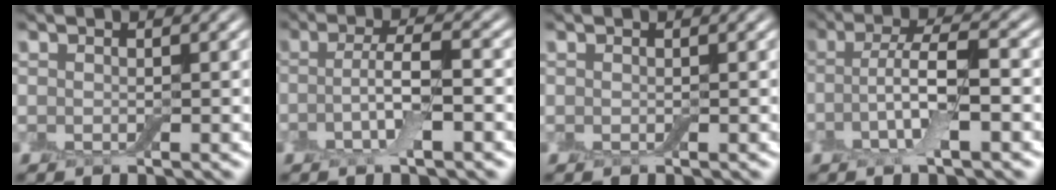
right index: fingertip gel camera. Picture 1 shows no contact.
{"total": 3.9, "force": [-1.0, 0.8, 3.6], "torque": [-0.071, 0.003, -0.022]}
{"total": 0.0}
{"total": 5.1, "force": [-1.1, 1.3, 4.8], "torque": [-0.098, 0.008, -0.024]}